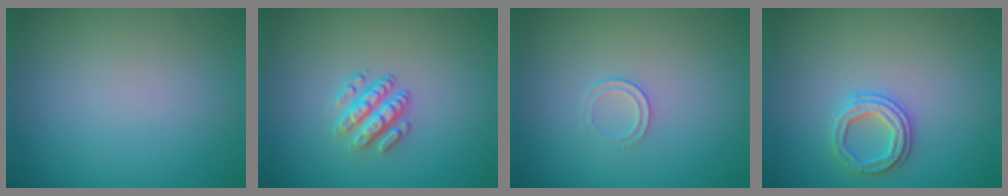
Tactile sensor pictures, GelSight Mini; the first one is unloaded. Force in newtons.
{"total": 3.0, "press": 2.4, "slide": 1.6}
{"total": 1.0, "press": 0.5, "slide": 0.9}
{"total": 2.4, "press": 2.4, "slide": 0.2}